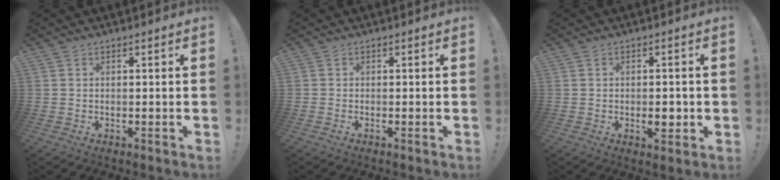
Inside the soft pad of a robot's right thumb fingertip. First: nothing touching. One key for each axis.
{"total": 0.6, "fx": -0.4, "fy": -0.2, "fz": 0.3, "tx": -0.012, "ty": 0.001, "tz": -0.006}
{"total": 3.5, "fx": -0.9, "fy": 1.8, "fz": 2.8, "tx": -0.028, "ty": -0.001, "tz": -0.018}